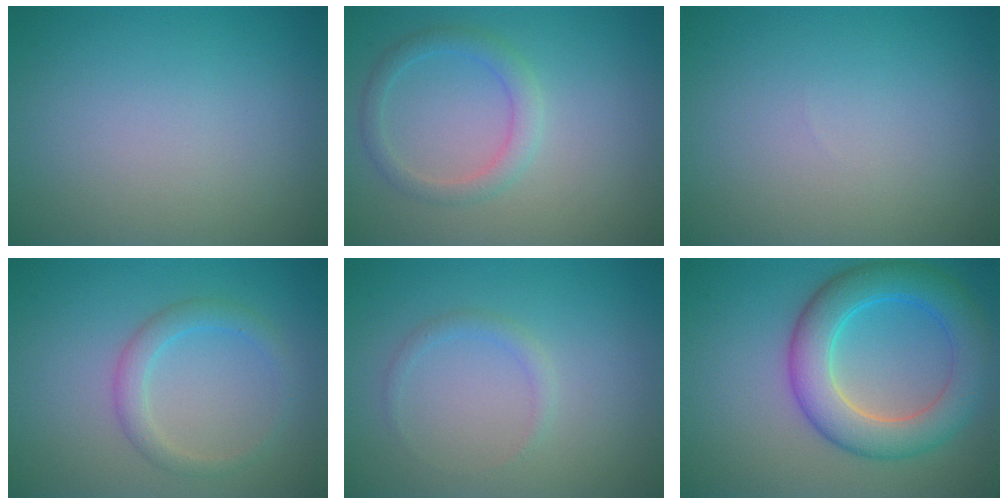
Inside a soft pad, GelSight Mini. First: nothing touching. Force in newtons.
{"total": 2.2, "press": 2.2, "slide": 0.1}
{"total": 0.0}
{"total": 2.2, "press": 2.2, "slide": 0.1}
{"total": 1.0, "press": 1.0, "slide": 0.1}
{"total": 6.9, "press": 6.9, "slide": 0.3}